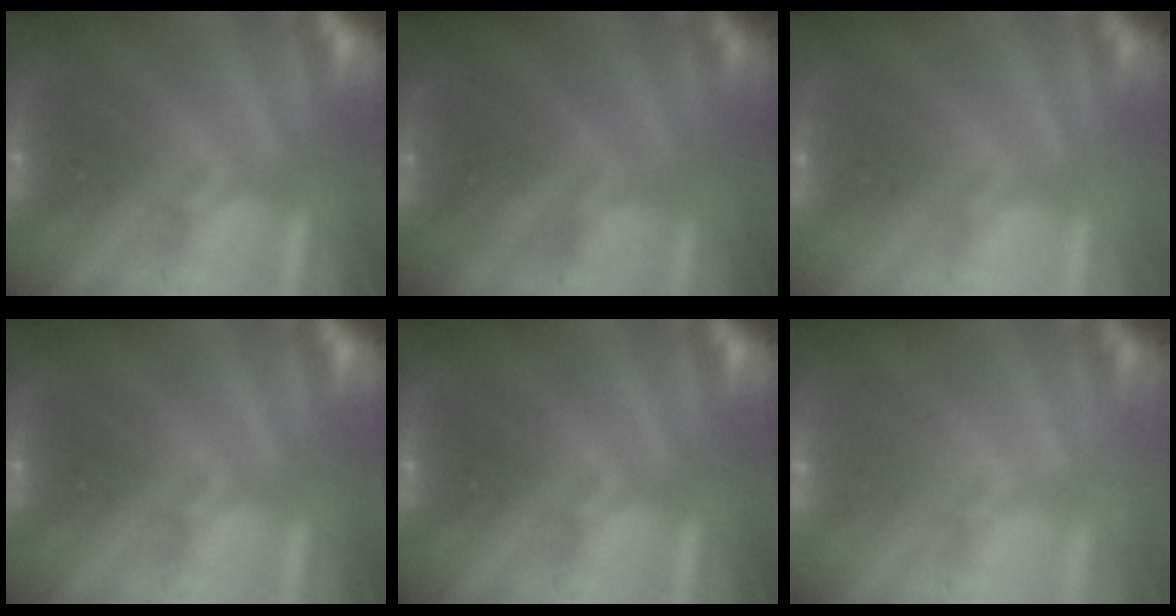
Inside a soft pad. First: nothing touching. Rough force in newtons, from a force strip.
{"total": 2.1}
{"total": 2.7}
{"total": 0.0}
{"total": 0.0}
{"total": 1.9}